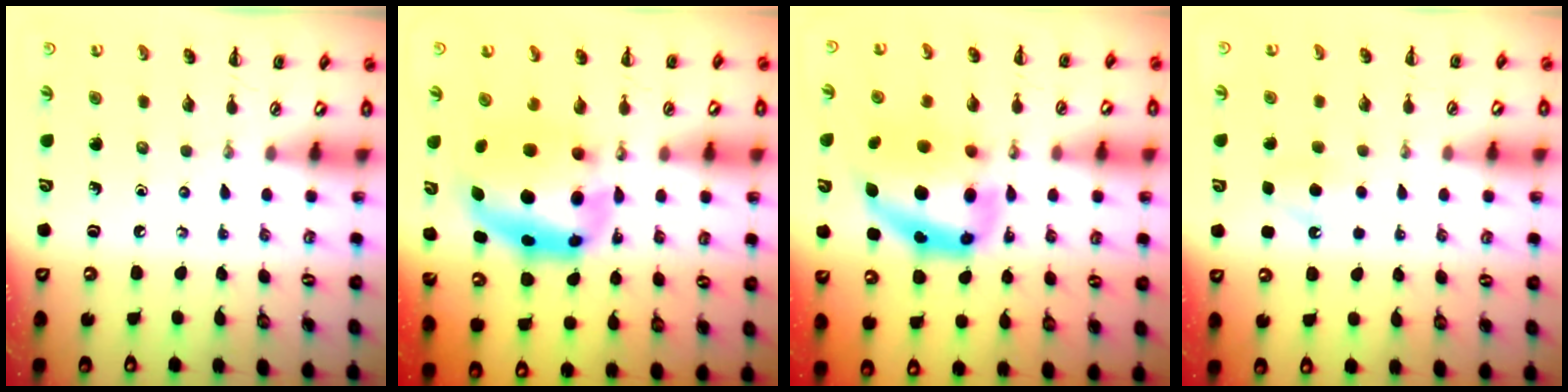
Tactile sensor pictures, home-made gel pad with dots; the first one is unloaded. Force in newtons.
{"total": 9.7, "press": 9.4, "slide": 2.4}
{"total": 14.3, "press": 13.9, "slide": 3.6}
{"total": 5.6, "press": 5.4, "slide": 1.6}